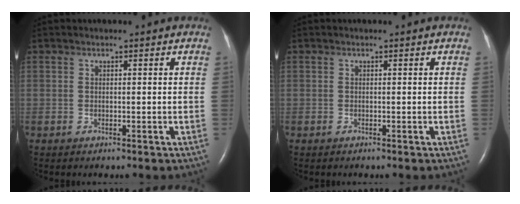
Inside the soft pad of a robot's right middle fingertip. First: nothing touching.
{"total": 0.0}